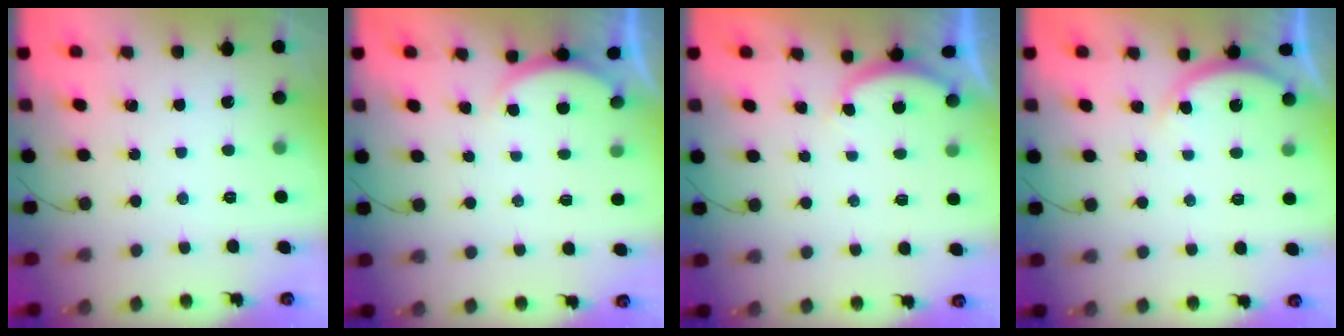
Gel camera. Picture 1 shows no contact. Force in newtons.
{"total": 2.4, "press": 2.4, "slide": 0.6}
{"total": 2.9, "press": 2.8, "slide": 0.6}
{"total": 3.9, "press": 3.8, "slide": 0.5}